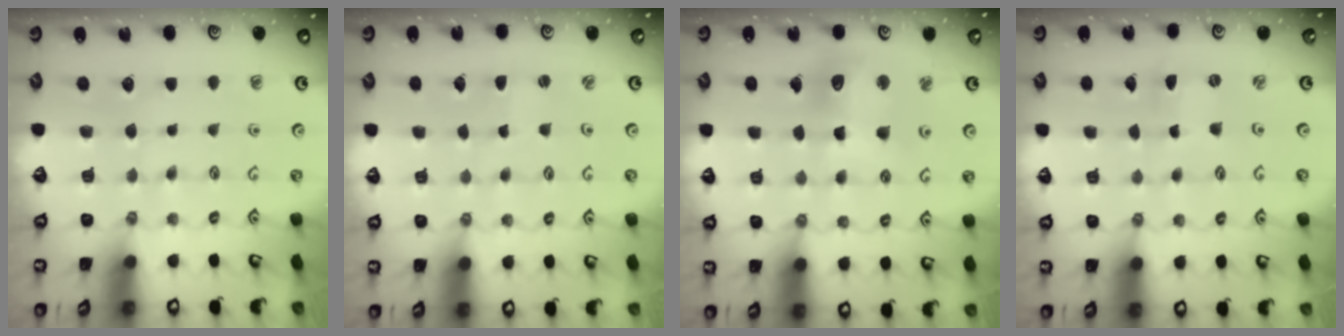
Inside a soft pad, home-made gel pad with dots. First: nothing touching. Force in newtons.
{"total": 1.0, "press": 1.0, "slide": 0.2}
{"total": 10.9, "press": 10.6, "slide": 2.3}
{"total": 0.0}